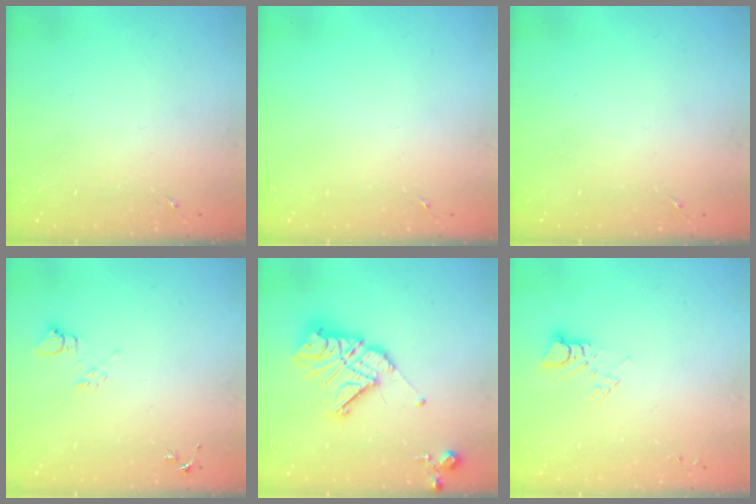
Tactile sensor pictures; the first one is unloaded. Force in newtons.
{"total": 0.0}
{"total": 0.0}
{"total": 6.6, "press": 6.5, "slide": 0.8}
{"total": 14.7, "press": 14.6, "slide": 1.4}
{"total": 3.7, "press": 3.7, "slide": 0.4}